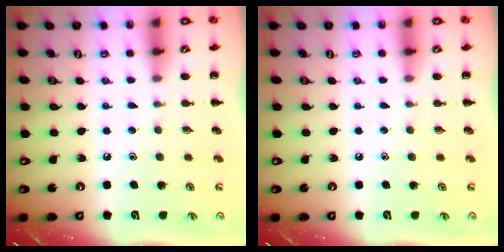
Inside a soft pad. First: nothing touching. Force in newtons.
{"total": 0.0}